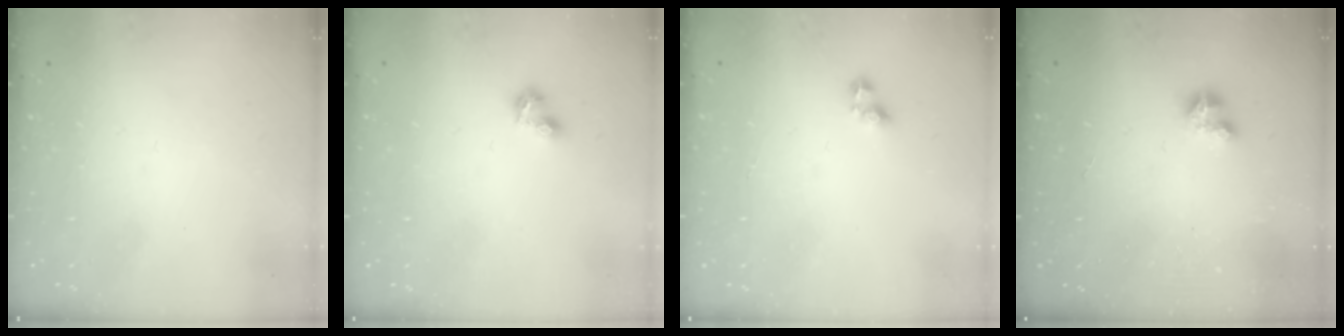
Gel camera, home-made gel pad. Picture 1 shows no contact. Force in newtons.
{"total": 3.4, "press": 3.3, "slide": 1.0}
{"total": 3.8, "press": 3.8, "slide": 0.6}
{"total": 2.9, "press": 2.9, "slide": 0.2}